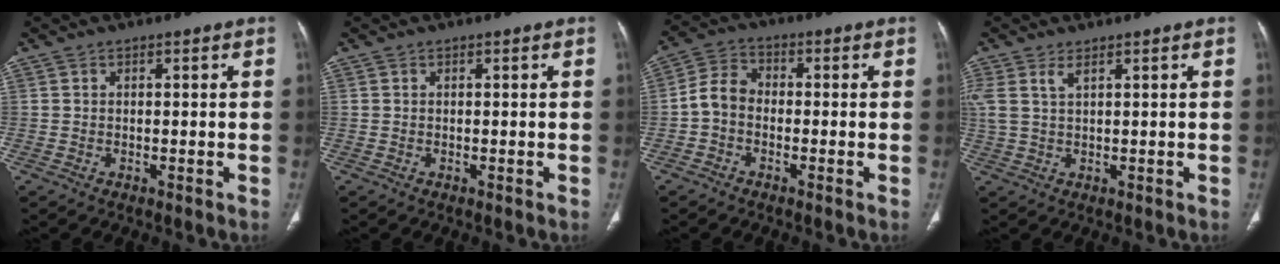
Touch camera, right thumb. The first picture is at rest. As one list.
[{"total": 0.0}, {"total": 5.6, "force": [-1.3, 4.2, 3.4], "torque": [-0.058, 0.021, -0.039]}, {"total": 3.4, "force": [1.8, 1.1, 2.7], "torque": [-0.074, 0.006, 0.048]}]